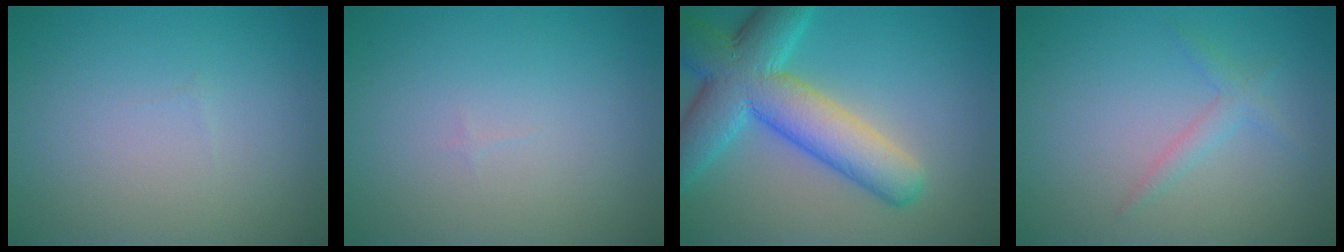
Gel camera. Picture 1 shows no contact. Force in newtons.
{"total": 0.0}
{"total": 9.4, "press": 9.4, "slide": 0.4}
{"total": 1.4, "press": 1.4, "slide": 0.0}